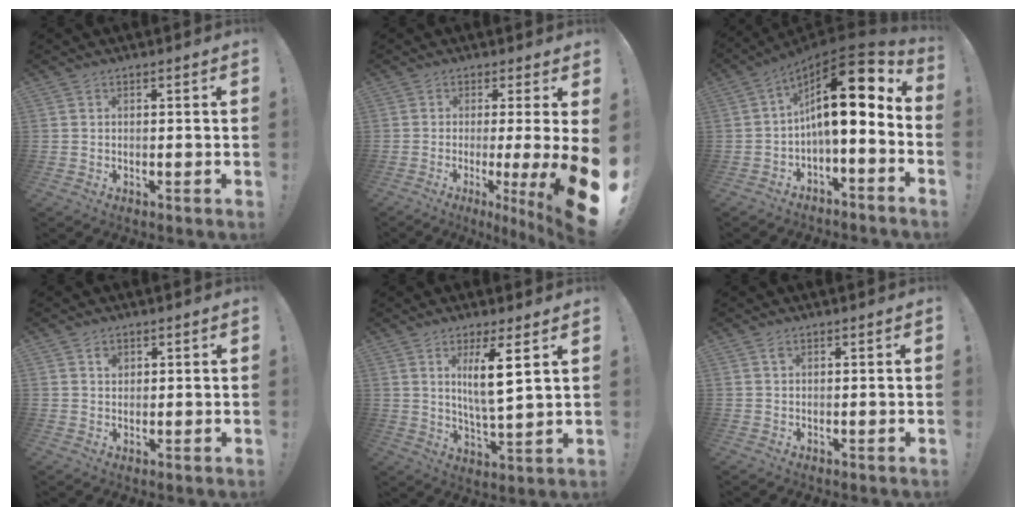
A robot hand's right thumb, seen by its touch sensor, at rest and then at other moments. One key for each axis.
{"total": 11.3, "fx": -2.0, "fy": -0.3, "fz": 11.2, "tx": -0.146, "ty": -0.017, "tz": -0.024}
{"total": 17.2, "fx": 4.4, "fy": 4.9, "fz": 16.0, "tx": -0.260, "ty": -0.033, "tz": 0.069}
{"total": 1.8, "fx": 0.9, "fy": 1.4, "fz": 0.6, "tx": 0.006, "ty": -0.006, "tz": 0.012}
{"total": 9.7, "fx": 3.7, "fy": 1.2, "fz": 8.9, "tx": -0.149, "ty": -0.023, "tz": 0.056}
{"total": 0.6, "fx": 0.3, "fy": 0.3, "fz": 0.5, "tx": -0.009, "ty": 0.001, "tz": 0.005}